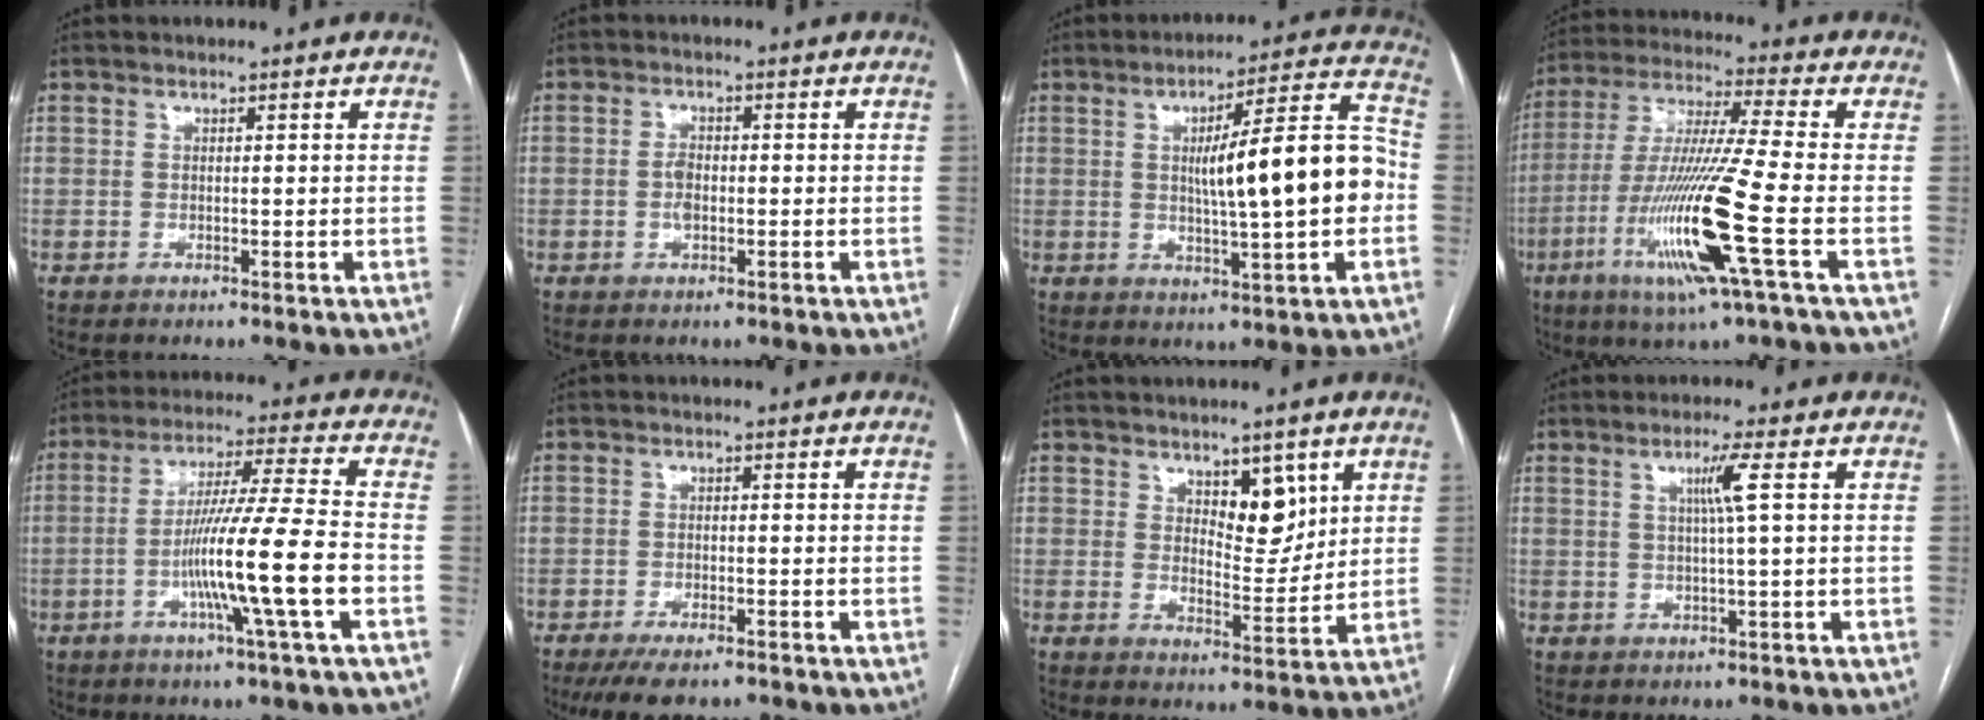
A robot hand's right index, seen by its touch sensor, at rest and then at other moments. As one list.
[{"total": 2.4, "force": [-0.4, 1.2, 2.0], "torque": [-0.041, 0.002, -0.009]}, {"total": 14.8, "force": [-0.4, 1.3, 14.7], "torque": [-0.218, 0.023, -0.005]}, {"total": 17.0, "force": [-5.5, -1.0, 16.0], "torque": [-0.332, -0.023, -0.110]}, {"total": 13.6, "force": [-4.0, -1.7, 12.9], "torque": [-0.231, -0.008, -0.076]}, {"total": 6.1, "force": [-4.7, 1.7, 3.5], "torque": [-0.057, -0.010, -0.078]}, {"total": 6.2, "force": [3.3, 2.8, 4.4], "torque": [-0.063, -0.006, 0.056]}, {"total": 3.7, "force": [1.0, -1.0, 3.4], "torque": [-0.065, -0.002, 0.019]}]